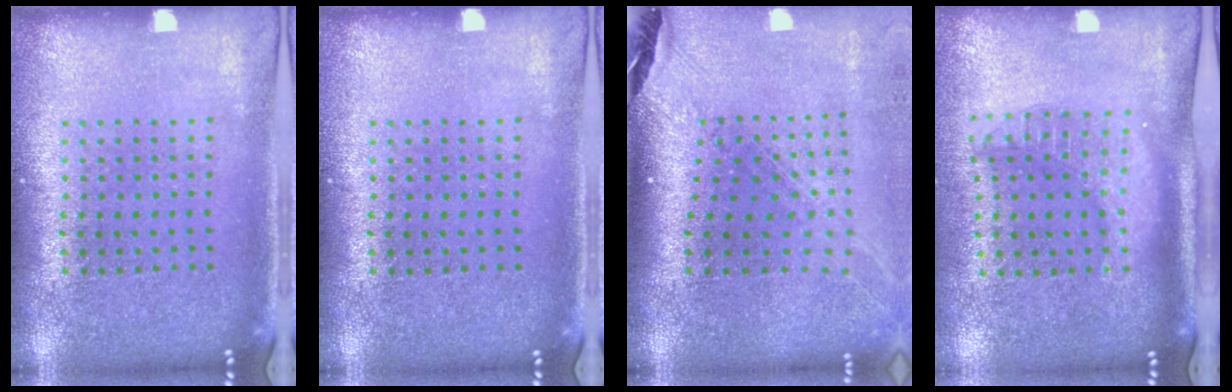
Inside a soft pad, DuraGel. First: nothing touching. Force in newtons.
{"total": 0.0}
{"total": 1.8, "press": 1.5, "slide": 0.9}
{"total": 1.9, "press": 1.5, "slide": 1.1}